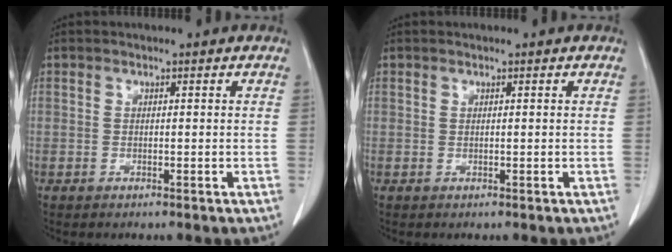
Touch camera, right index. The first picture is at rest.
{"total": 0.0}